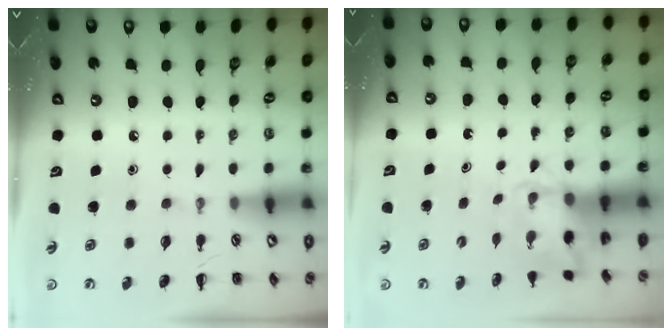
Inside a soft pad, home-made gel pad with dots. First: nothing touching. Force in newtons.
{"total": 4.5, "press": 4.5, "slide": 0.3}